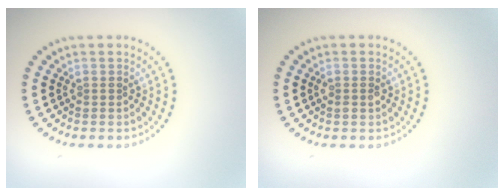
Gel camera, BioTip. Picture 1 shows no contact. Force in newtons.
{"total": 1.0, "press": 1.0, "slide": 0.2}